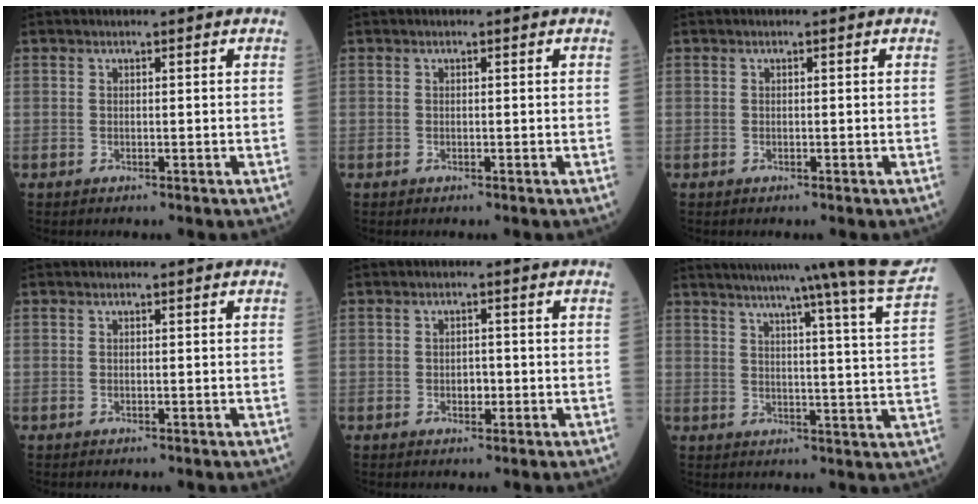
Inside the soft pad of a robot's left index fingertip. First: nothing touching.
{"total": 0.0}
{"total": 0.0}
{"total": 0.0}
{"total": 1.9, "force": [-0.5, 1.2, 1.4], "torque": [-0.019, 0.004, -0.005]}
{"total": 16.7, "force": [14.3, -3.3, 7.9], "torque": [-0.117, -0.066, 0.167]}